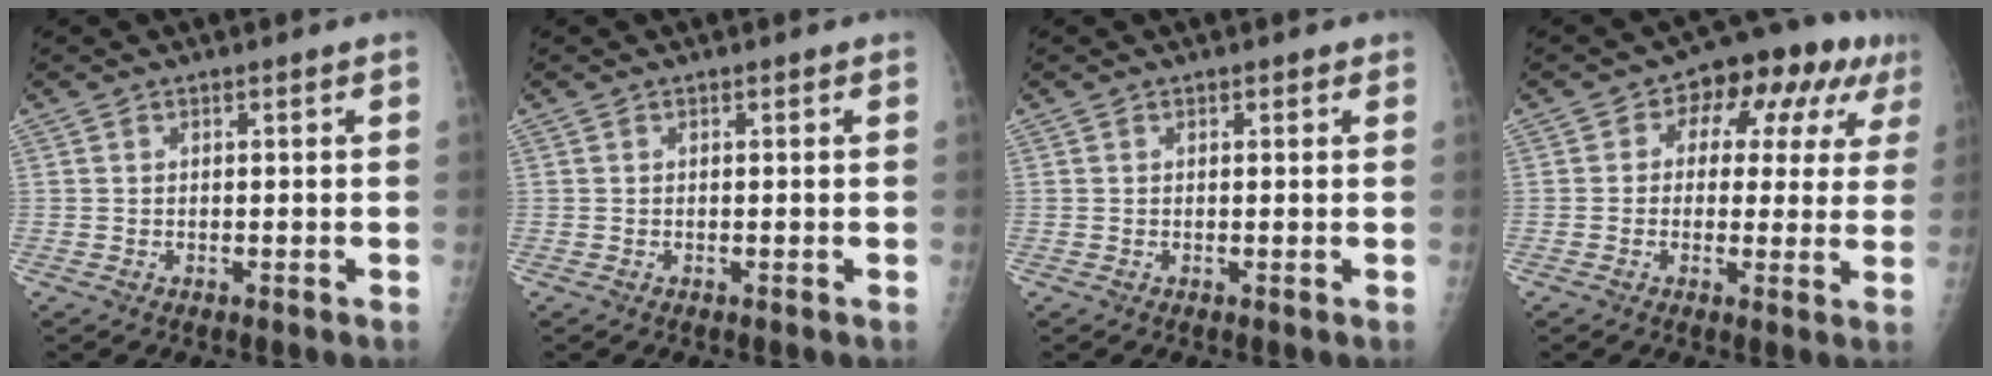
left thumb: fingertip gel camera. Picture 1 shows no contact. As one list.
[{"total": 0.0}, {"total": 0.7, "force": [0.4, 0.4, 0.3], "torque": [-0.001, -0.002, 0.002]}, {"total": 12.8, "force": [4.4, 7.7, 9.2], "torque": [-0.066, 0.020, 0.049]}]